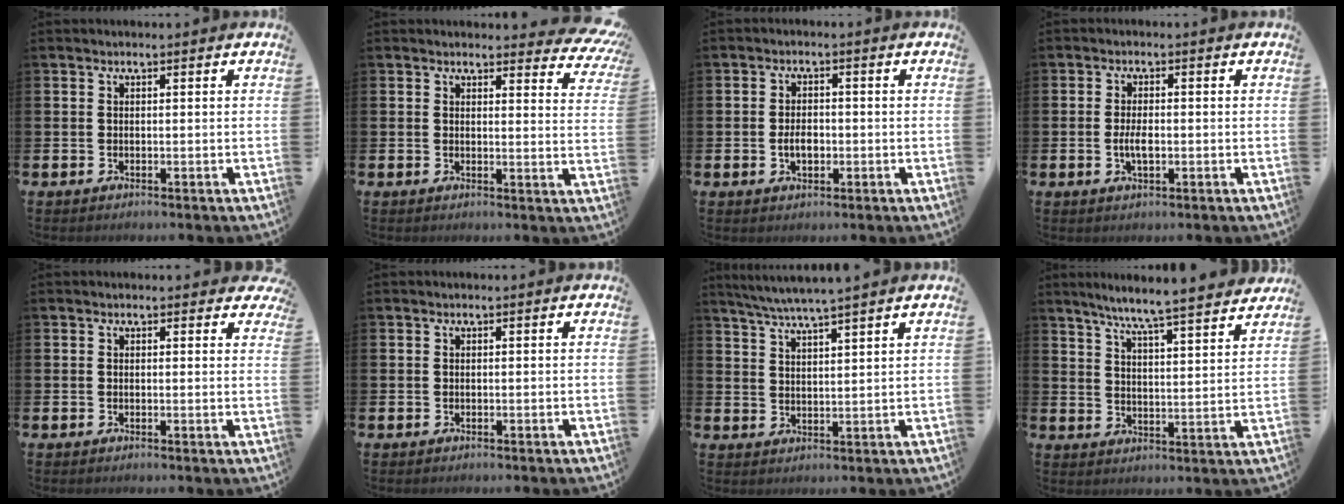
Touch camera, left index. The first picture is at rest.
{"total": 3.1, "force": [2.9, 1.0, 0.4], "torque": [0.007, -0.024, 0.044]}
{"total": 2.9, "force": [-0.5, 1.9, 2.2], "torque": [-0.025, -0.002, -0.015]}
{"total": 2.9, "force": [-0.4, 1.3, 2.6], "torque": [-0.032, -0.004, -0.011]}
{"total": 0.8, "force": [0.7, 0.4, 0.1], "torque": [0.007, 0.003, 0.010]}
{"total": 0.0}
{"total": 4.8, "force": [4.5, -0.7, 1.4], "torque": [-0.046, -0.020, 0.081]}
{"total": 7.2, "force": [6.8, -0.4, 2.4], "torque": [-0.066, -0.048, 0.115]}